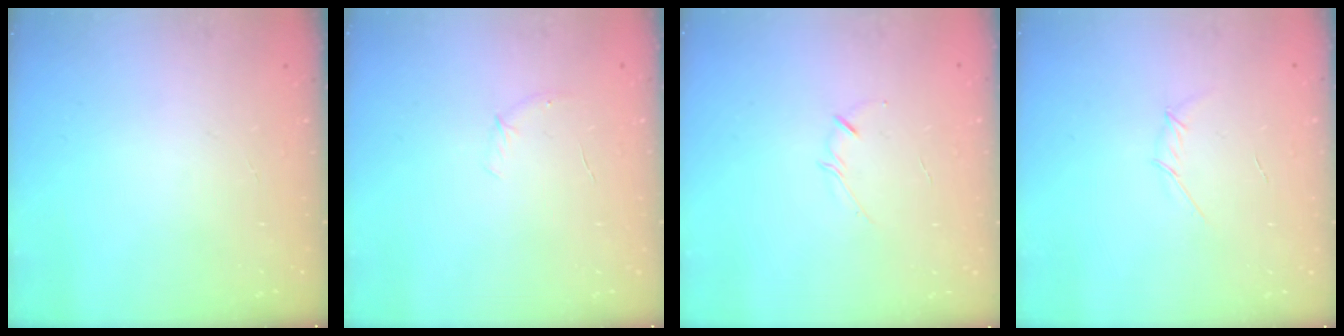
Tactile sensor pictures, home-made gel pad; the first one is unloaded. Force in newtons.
{"total": 3.7, "press": 3.5, "slide": 1.1}
{"total": 2.9, "press": 2.8, "slide": 0.6}
{"total": 3.5, "press": 3.4, "slide": 0.9}